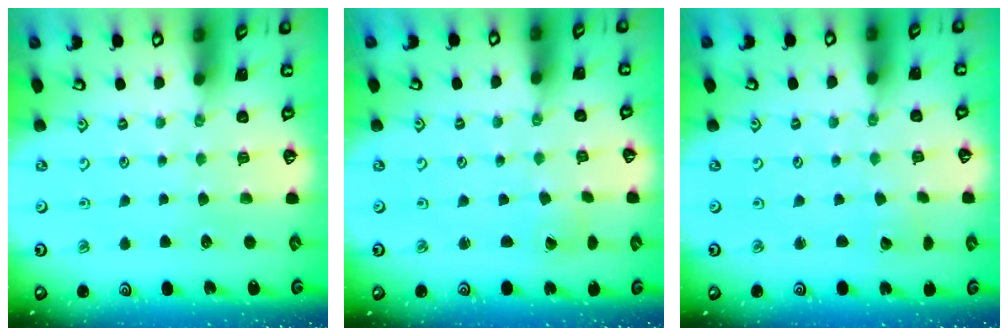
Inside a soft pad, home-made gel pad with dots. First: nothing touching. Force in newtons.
{"total": 1.0, "press": 1.0, "slide": 0.0}
{"total": 1.7, "press": 1.7, "slide": 0.1}